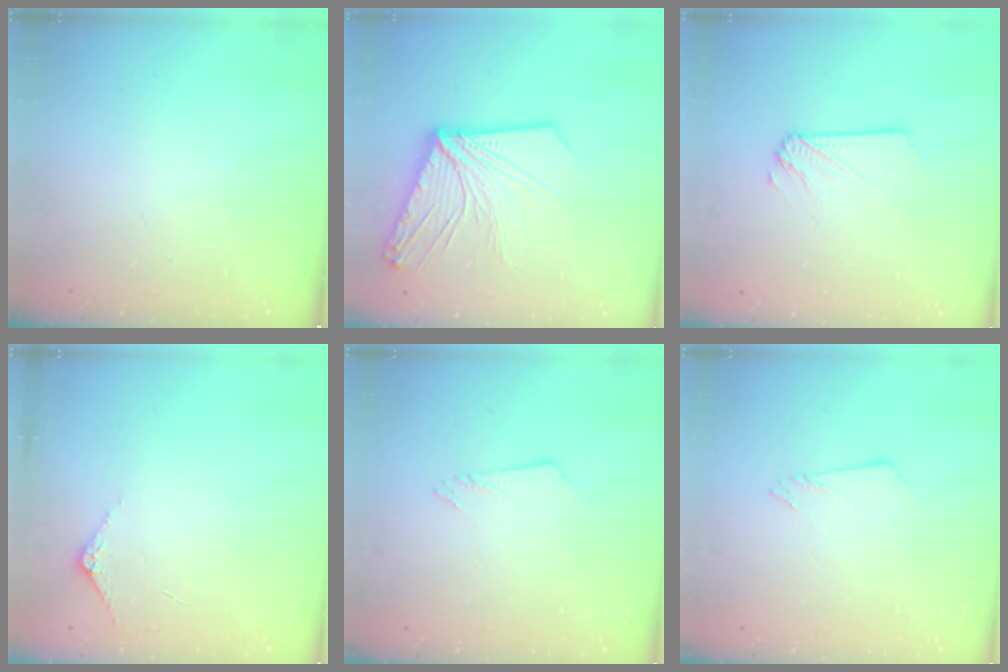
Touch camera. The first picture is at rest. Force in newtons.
{"total": 16.4, "press": 16.2, "slide": 2.2}
{"total": 2.2, "press": 2.2, "slide": 0.1}
{"total": 6.7, "press": 6.7, "slide": 0.7}
{"total": 2.4, "press": 2.4, "slide": 0.3}
{"total": 2.4, "press": 2.4, "slide": 0.3}